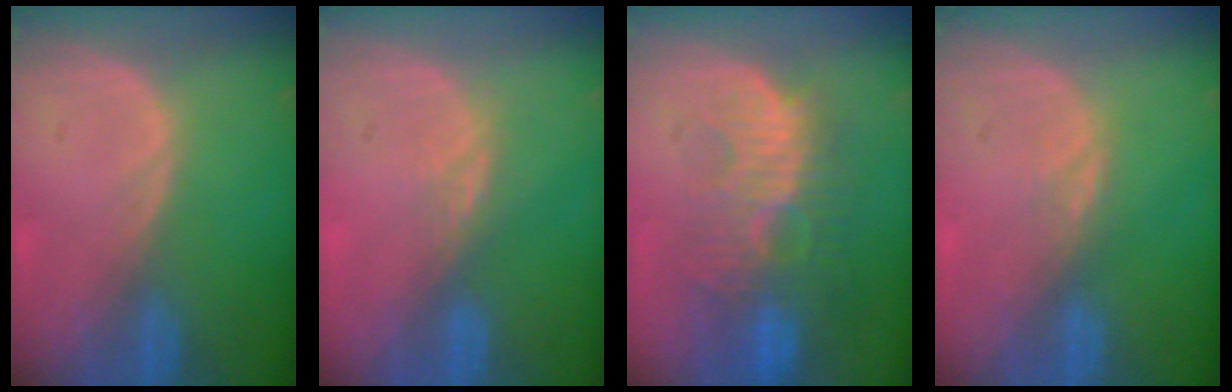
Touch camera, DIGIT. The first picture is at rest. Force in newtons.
{"total": 2.4, "press": 1.9, "slide": 1.4}
{"total": 11.1, "press": 9.6, "slide": 5.6}
{"total": 1.4, "press": 1.4, "slide": 0.3}